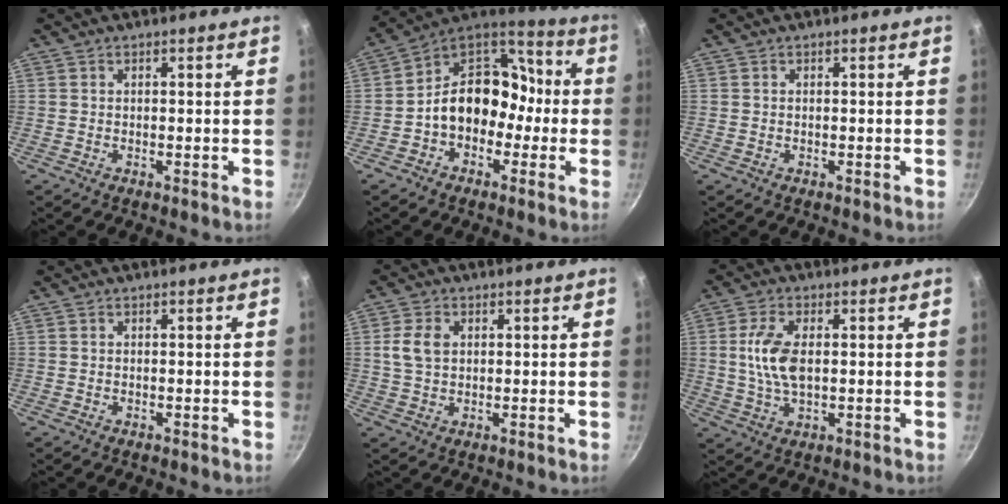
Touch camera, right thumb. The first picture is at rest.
{"total": 15.8, "force": [-2.4, 11.4, 10.6], "torque": [-0.129, 0.053, -0.052]}
{"total": 0.0}
{"total": 0.0}
{"total": 5.3, "force": [1.1, 3.8, 3.7], "torque": [-0.072, 0.002, 0.022]}
{"total": 8.7, "force": [0.8, 4.4, 7.4], "torque": [-0.158, -0.001, 0.017]}